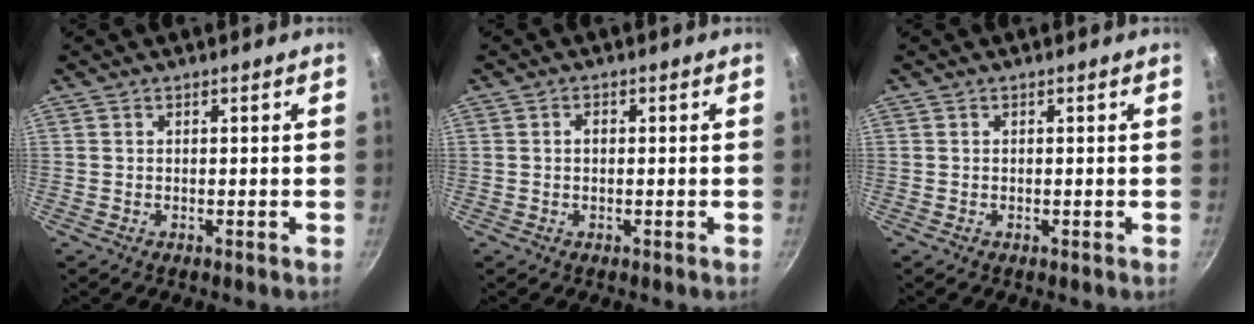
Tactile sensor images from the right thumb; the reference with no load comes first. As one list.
[{"total": 1.5, "force": [0.2, 1.0, 1.2], "torque": [-0.019, 0.007, 0.001]}, {"total": 0.0}]